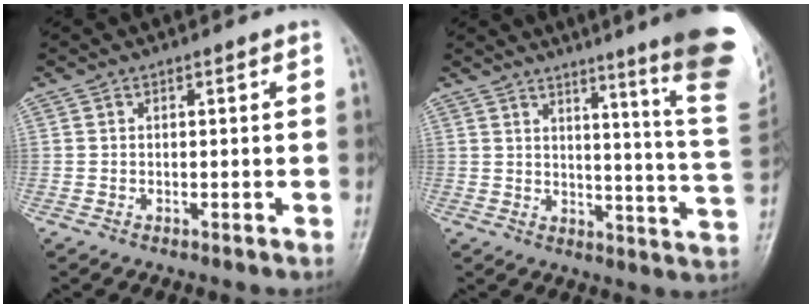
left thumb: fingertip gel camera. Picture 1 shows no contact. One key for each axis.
{"total": 20.9, "fx": 12.8, "fy": 0.6, "fz": 16.5, "tx": -0.193, "ty": -0.094, "tz": 0.156}